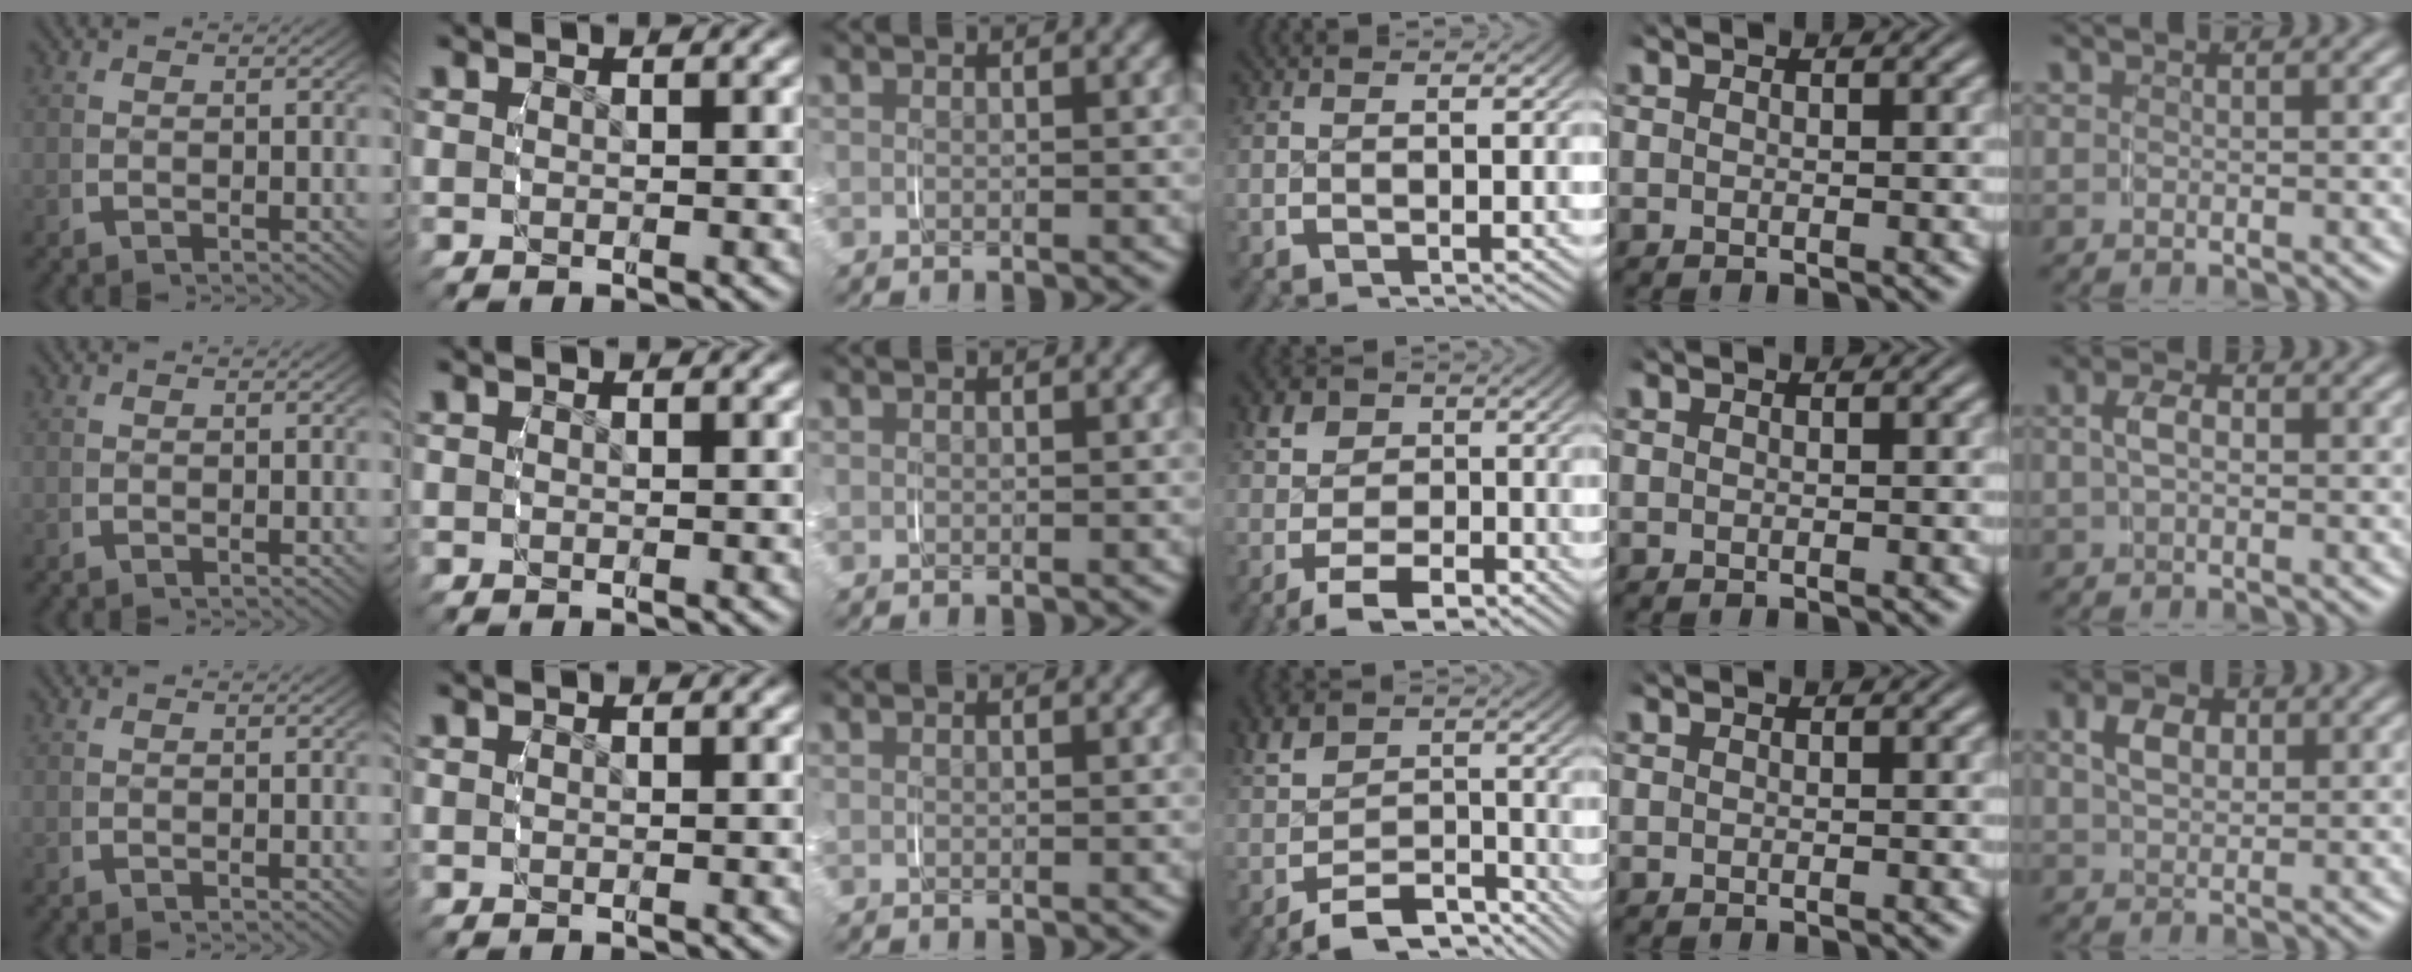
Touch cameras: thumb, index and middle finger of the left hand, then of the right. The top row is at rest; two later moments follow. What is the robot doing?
{"motion": "grasp_and_lifting", "object": "ribbon"}